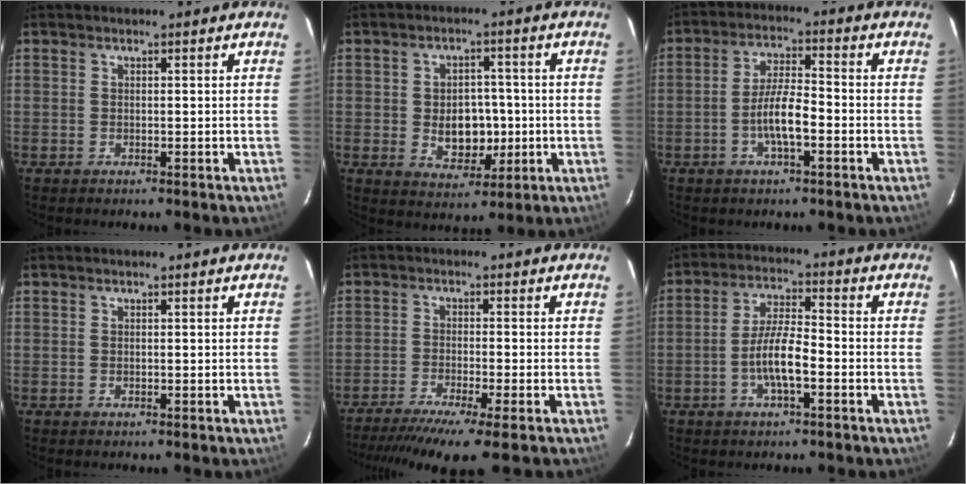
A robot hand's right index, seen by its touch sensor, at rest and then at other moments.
{"total": 7.9, "force": [-0.8, 5.8, 5.2], "torque": [-0.096, 0.002, 0.003]}
{"total": 6.6, "force": [-2.5, 1.6, 5.9], "torque": [-0.117, 0.005, -0.044]}
{"total": 0.0}
{"total": 11.7, "force": [-9.2, -0.1, 7.2], "torque": [-0.148, -0.032, -0.148]}
{"total": 7.2, "force": [-2.7, 1.7, 6.5], "torque": [-0.130, 0.004, -0.049]}